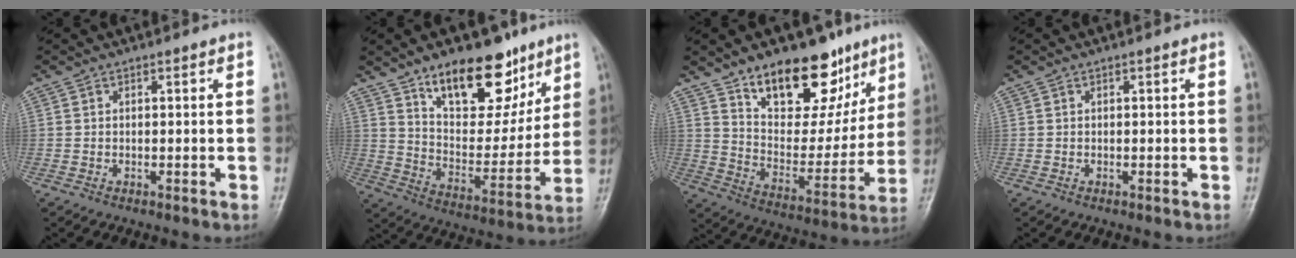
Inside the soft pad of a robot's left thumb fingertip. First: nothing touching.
{"total": 19.4, "force": [12.4, 9.5, 11.4], "torque": [-0.109, -0.072, 0.205]}
{"total": 20.5, "force": [13.1, 10.5, 11.7], "torque": [-0.111, -0.074, 0.215]}
{"total": 0.0}